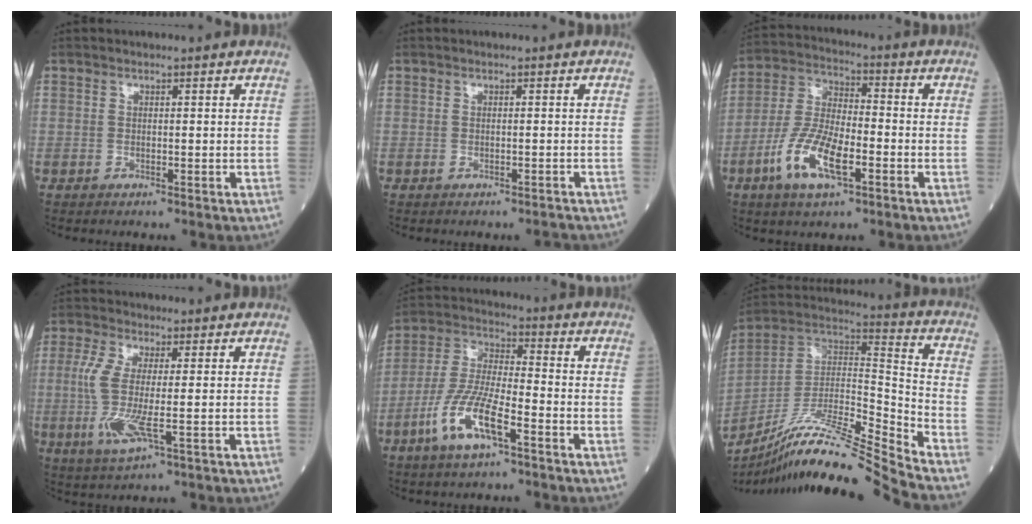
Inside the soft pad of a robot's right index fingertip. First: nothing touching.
{"total": 0.8, "force": [-0.8, 0.1, 0.2], "torque": [-0.001, 0.000, -0.010]}
{"total": 11.1, "force": [-4.6, 3.5, 9.4], "torque": [-0.201, -0.002, -0.088]}
{"total": 7.7, "force": [-1.1, 1.3, 7.5], "torque": [-0.175, -0.015, -0.026]}
{"total": 10.6, "force": [-5.2, 2.1, 9.0], "torque": [-0.190, -0.006, -0.103]}
{"total": 20.3, "force": [-17.6, -1.8, 10.1], "torque": [-0.204, 0.001, -0.316]}